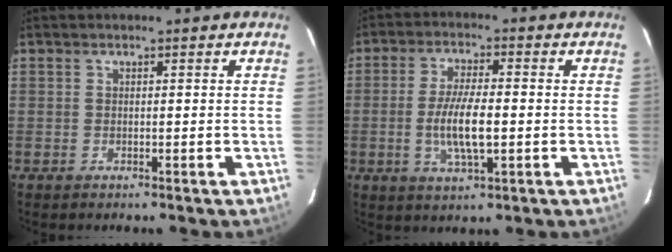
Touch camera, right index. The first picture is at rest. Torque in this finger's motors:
{"motor_torque": [1.67, -0.34, 0.75, 0.21]}